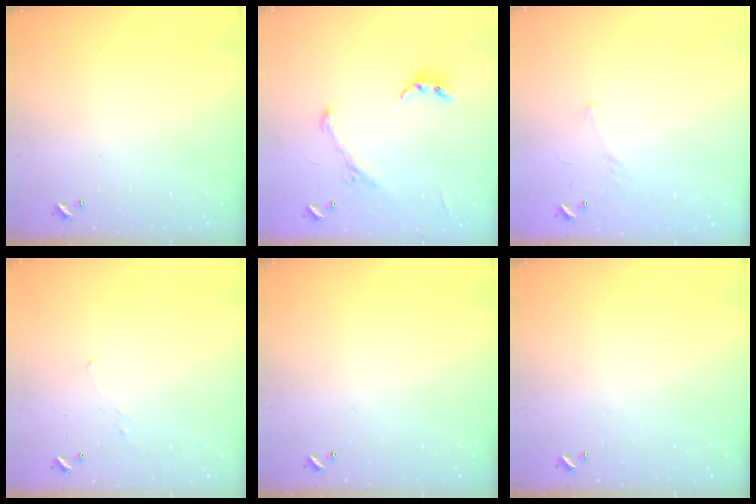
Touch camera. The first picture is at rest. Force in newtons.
{"total": 0.5, "press": 0.0, "slide": 0.5}
{"total": 5.5, "press": 5.4, "slide": 0.9}
{"total": 0.7, "press": 0.2, "slide": 0.7}
{"total": 0.0}
{"total": 0.0}